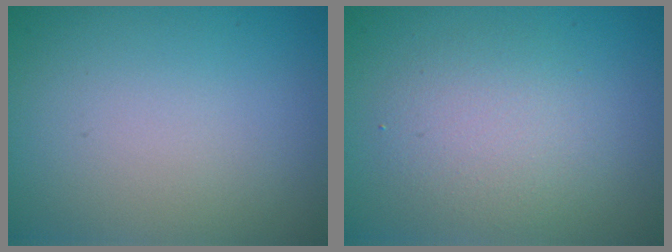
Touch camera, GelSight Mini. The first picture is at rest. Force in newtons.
{"total": 3.1, "press": 3.1, "slide": 0.2}